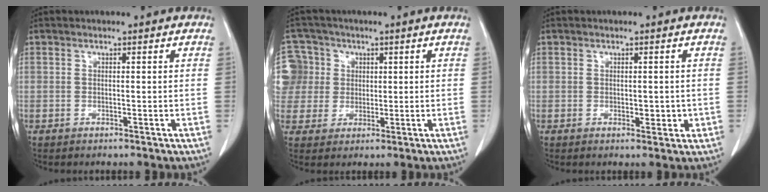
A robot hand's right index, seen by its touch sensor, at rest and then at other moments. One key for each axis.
{"total": 11.0, "fx": 2.4, "fy": 10.6, "fz": 1.1, "tx": -0.049, "ty": 0.046, "tz": 0.064}
{"total": 2.3, "fx": -0.2, "fy": 1.3, "fz": 1.9, "tx": -0.022, "ty": -0.002, "tz": 0.002}